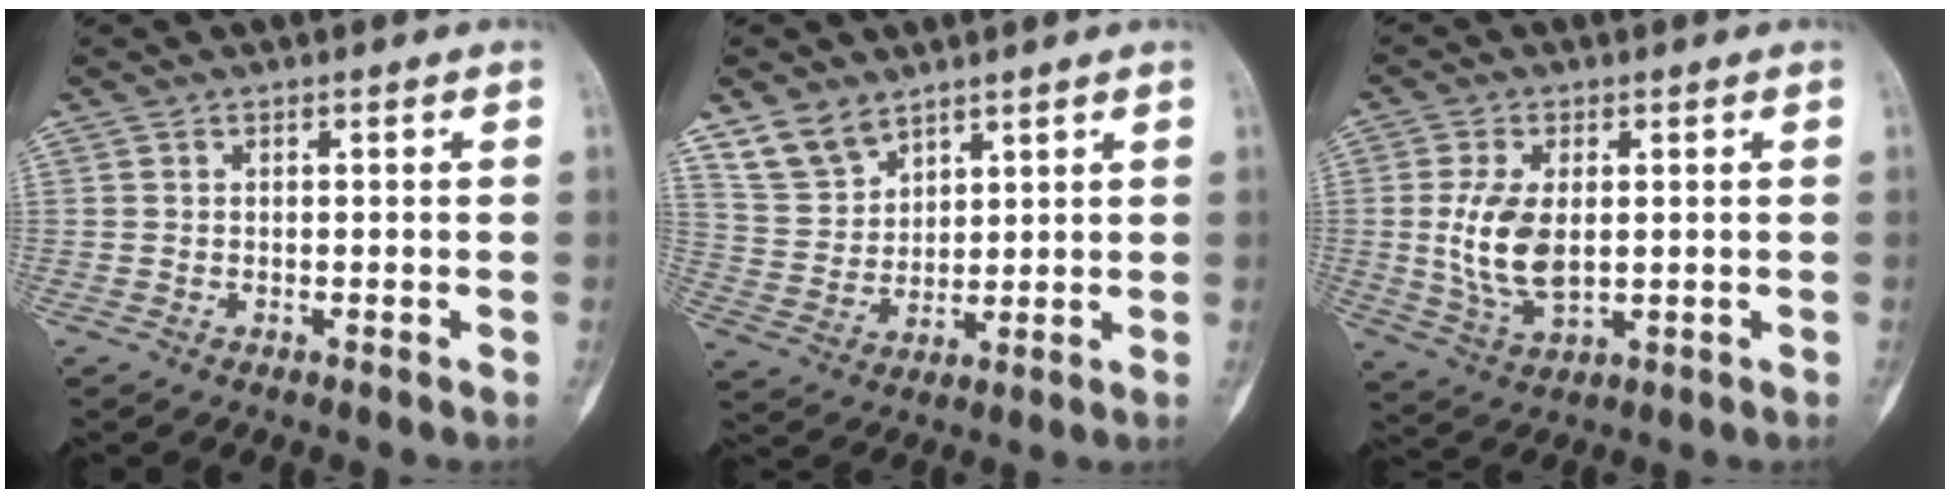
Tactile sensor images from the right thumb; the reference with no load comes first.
{"total": 7.6, "force": [5.7, 4.5, 2.2], "torque": [-0.027, -0.026, 0.123]}
{"total": 10.1, "force": [0.6, 5.5, 8.4], "torque": [-0.170, -0.012, 0.021]}